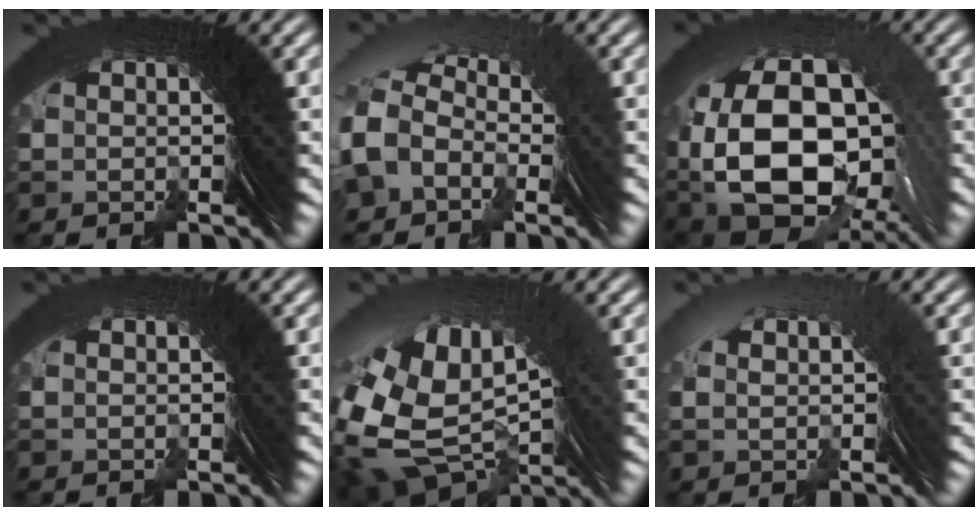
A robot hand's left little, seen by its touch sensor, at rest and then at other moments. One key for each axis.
{"total": 4.8, "fx": -0.1, "fy": 3.9, "fz": 2.8, "tx": -0.089, "ty": 0.006, "tz": -0.004}
{"total": 16.1, "fx": -1.2, "fy": 11.5, "fz": 11.2, "tx": -0.240, "ty": -0.069, "tz": 0.014}
{"total": 0.7, "fx": -0.4, "fy": -0.2, "fz": -0.5, "tx": 0.011, "ty": 0.003, "tz": -0.008}
{"total": 8.6, "fx": -1.3, "fy": 6.2, "fz": 5.8, "tx": -0.143, "ty": -0.046, "tz": 0.007}
{"total": 1.0, "fx": 0.3, "fy": 0.4, "fz": 0.9, "tx": -0.004, "ty": 0.013, "tz": 0.005}